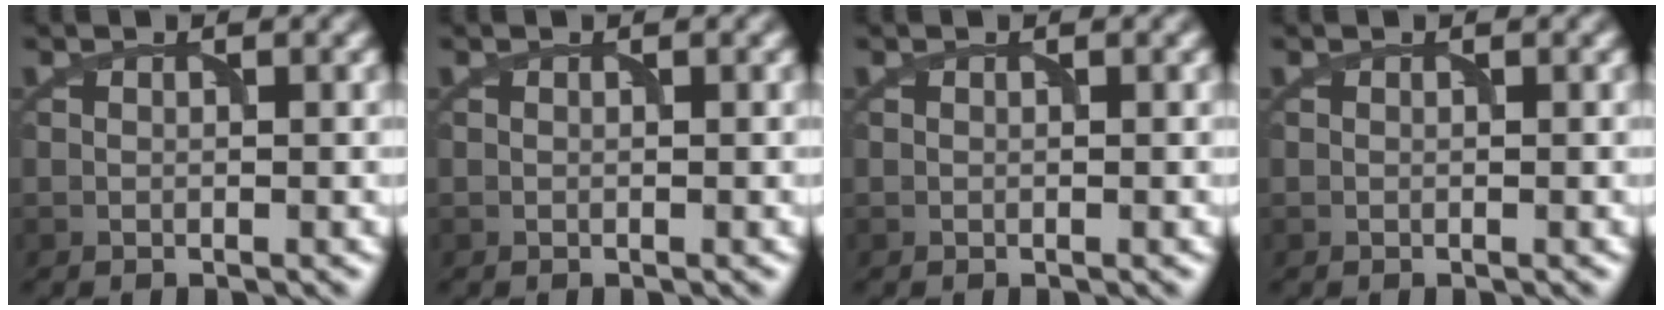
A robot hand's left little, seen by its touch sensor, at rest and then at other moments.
{"total": 0.0}
{"total": 0.0}
{"total": 0.0}